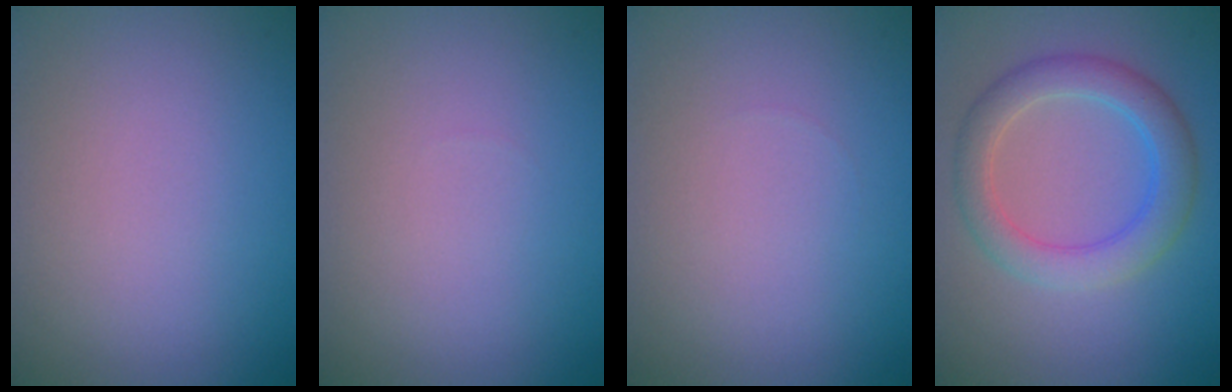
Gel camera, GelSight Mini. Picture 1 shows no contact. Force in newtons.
{"total": 0.0}
{"total": 0.0}
{"total": 4.6, "press": 4.6, "slide": 0.1}